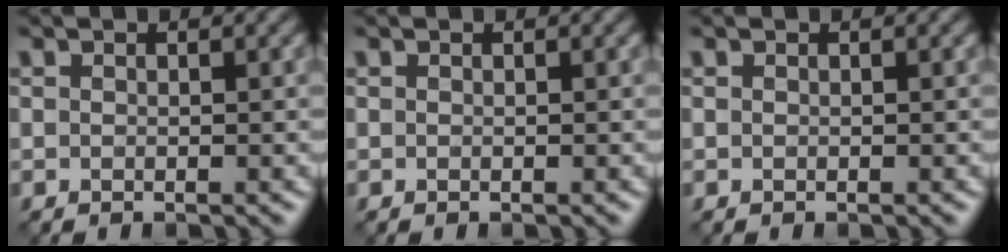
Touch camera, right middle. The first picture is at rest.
{"total": 0.0}
{"total": 0.0}